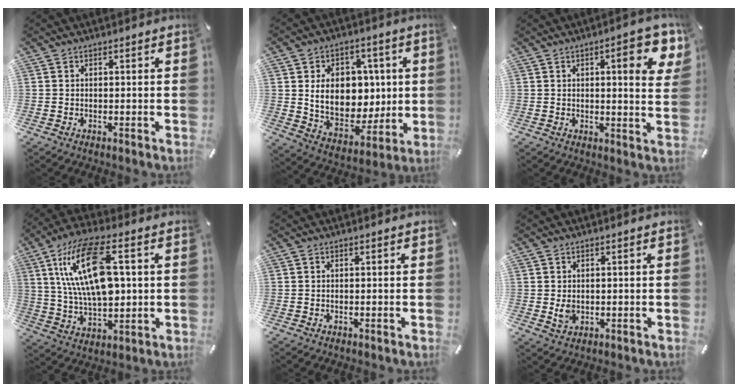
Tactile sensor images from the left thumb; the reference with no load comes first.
{"total": 14.7, "force": [2.2, 11.7, 8.5], "torque": [-0.133, -0.010, 0.048]}
{"total": 10.5, "force": [4.1, 3.0, 9.2], "torque": [-0.110, -0.019, 0.058]}
{"total": 19.3, "force": [4.6, 9.1, 16.4], "torque": [-0.344, 0.000, 0.073]}
{"total": 0.0}
{"total": 2.5, "force": [0.1, 2.0, 1.5], "torque": [-0.027, -0.001, 0.000]}